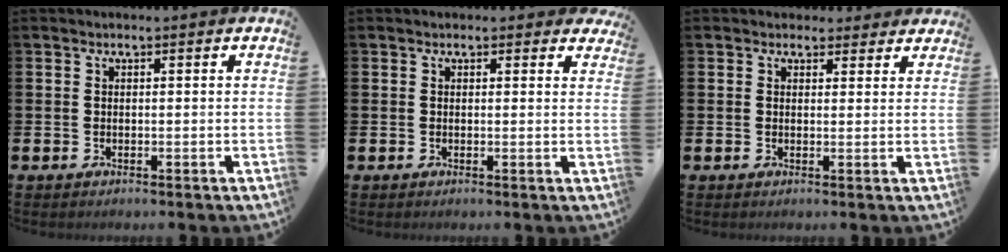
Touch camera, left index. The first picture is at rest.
{"total": 0.9, "force": [0.7, 0.5, 0.1], "torque": [0.007, 0.004, 0.010]}
{"total": 2.3, "force": [2.0, 1.1, -0.1], "torque": [0.016, -0.009, 0.033]}